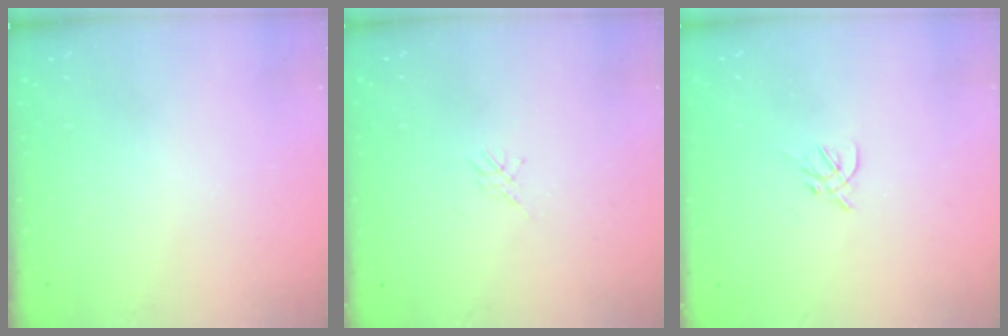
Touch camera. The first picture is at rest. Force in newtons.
{"total": 1.1, "press": 1.1, "slide": 0.3}
{"total": 3.2, "press": 3.1, "slide": 0.7}